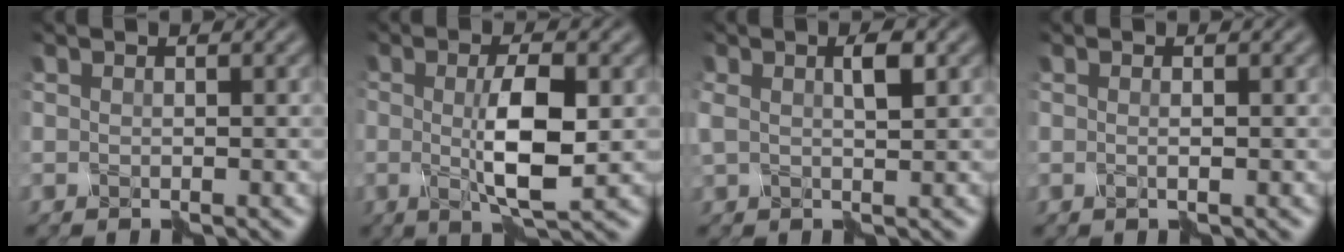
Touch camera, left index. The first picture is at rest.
{"total": 5.2, "force": [-0.4, 0.9, 5.1], "torque": [-0.104, -0.004, -0.003]}
{"total": 2.1, "force": [0.8, 0.2, 1.9], "torque": [-0.046, 0.005, 0.016]}
{"total": 0.5, "force": [0.2, -0.2, 0.5], "torque": [-0.006, -0.003, -0.005]}